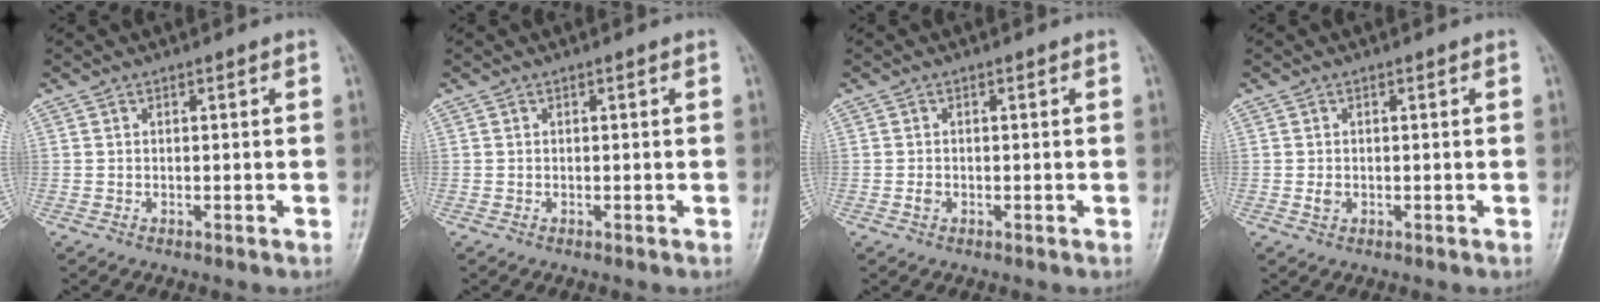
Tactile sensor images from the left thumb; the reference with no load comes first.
{"total": 0.0}
{"total": 1.0, "force": [-0.3, 0.8, 0.5], "torque": [-0.007, 0.001, -0.007]}
{"total": 1.2, "force": [-0.1, 1.0, 0.7], "torque": [-0.011, -0.001, -0.001]}